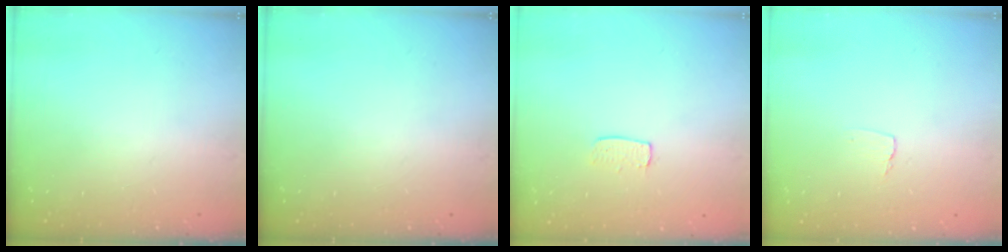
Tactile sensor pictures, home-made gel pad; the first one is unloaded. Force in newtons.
{"total": 0.0}
{"total": 5.1, "press": 5.1, "slide": 0.4}
{"total": 3.4, "press": 3.4, "slide": 0.3}